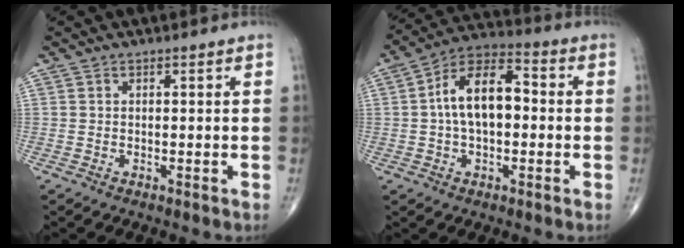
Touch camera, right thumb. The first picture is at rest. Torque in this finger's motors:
{"motor_torque": [-0.38, 0.79, 0.18, -0.10, 0.21]}